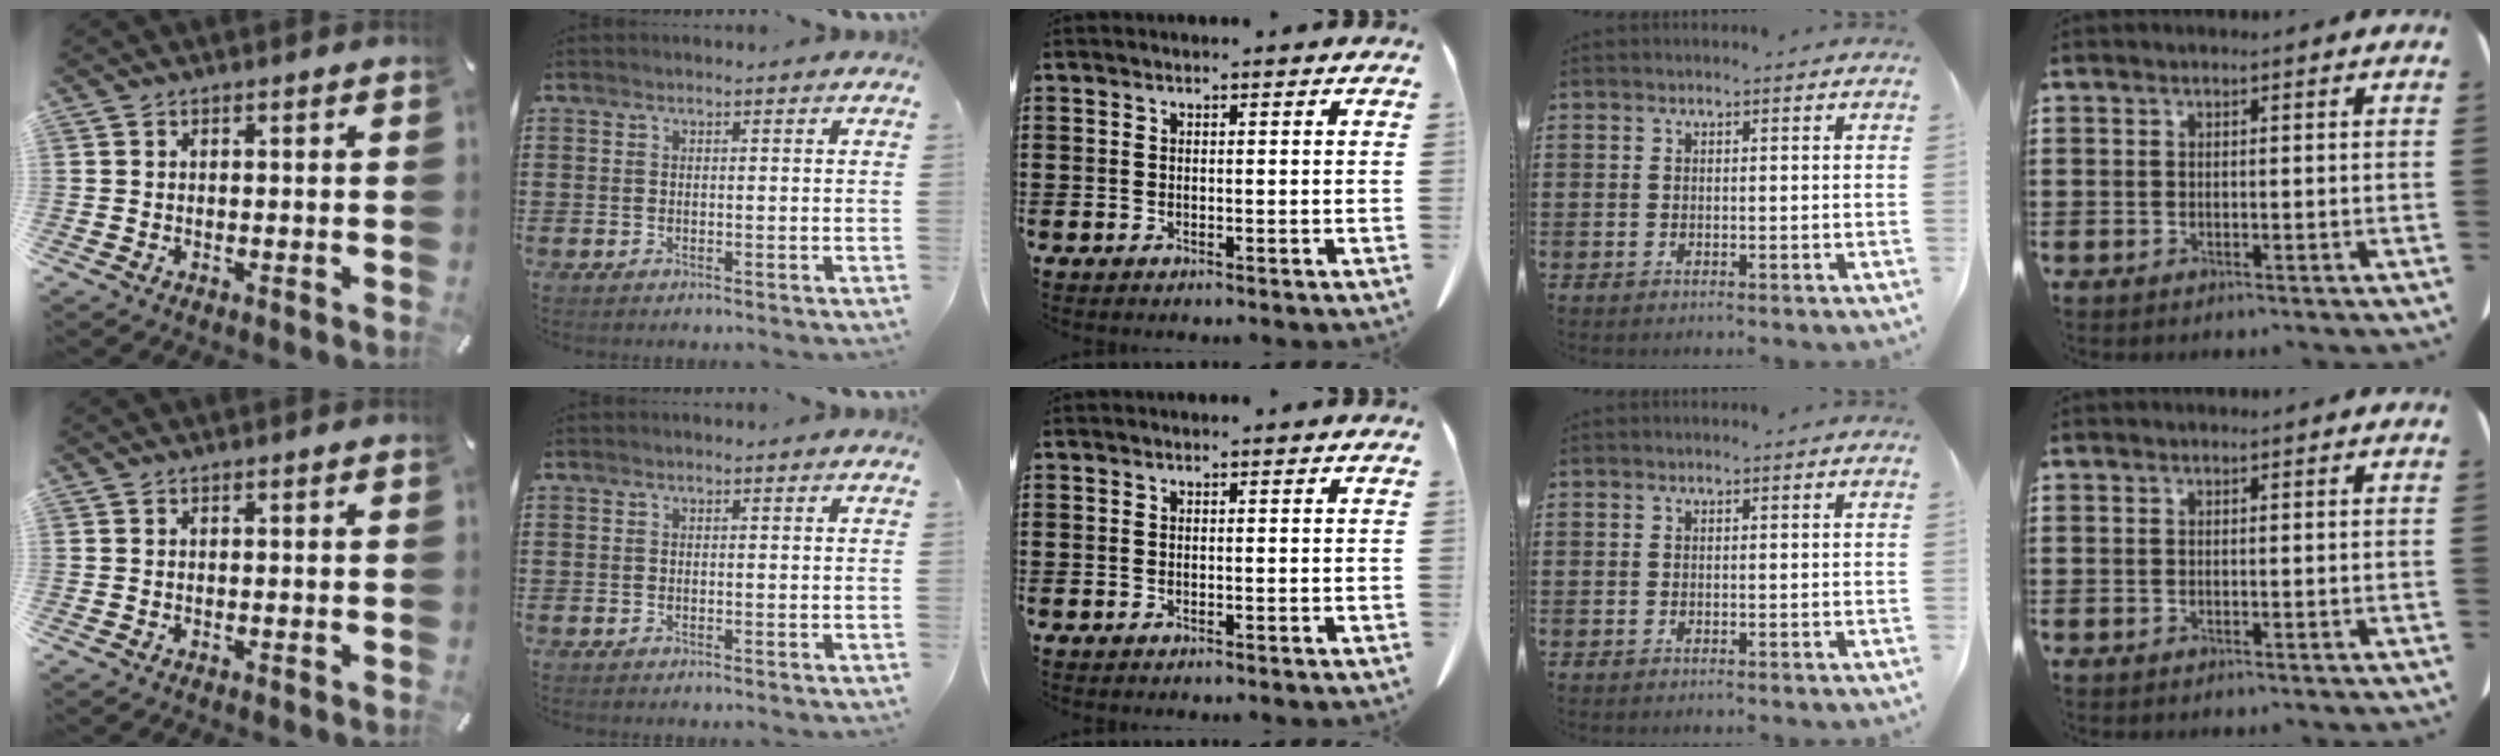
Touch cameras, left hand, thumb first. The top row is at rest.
{}